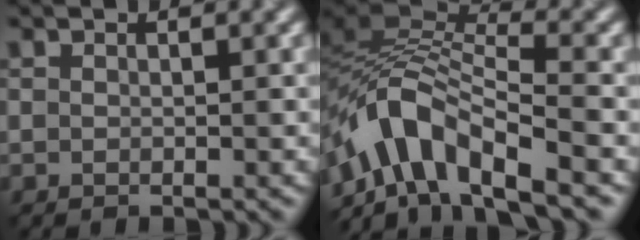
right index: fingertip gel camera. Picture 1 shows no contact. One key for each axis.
{"total": 9.1, "fx": -5.7, "fy": 3.6, "fz": 6.2, "tx": -0.103, "ty": 0.009, "tz": -0.119}